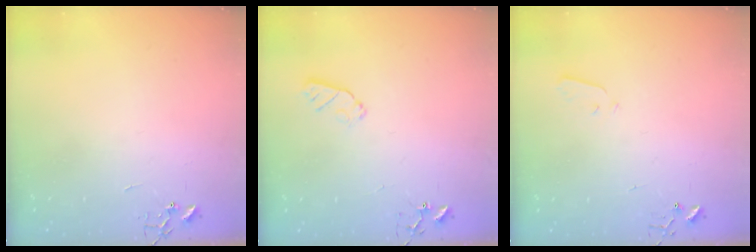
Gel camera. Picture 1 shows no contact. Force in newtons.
{"total": 5.5, "press": 5.4, "slide": 1.1}
{"total": 2.8, "press": 2.7, "slide": 0.4}